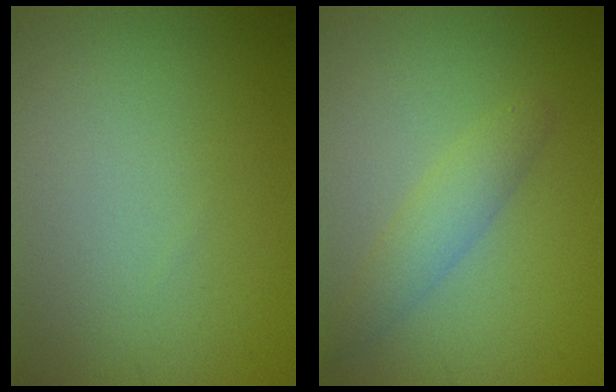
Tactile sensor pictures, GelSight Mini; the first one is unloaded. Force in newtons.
{"total": 2.4, "press": 2.4, "slide": 0.1}